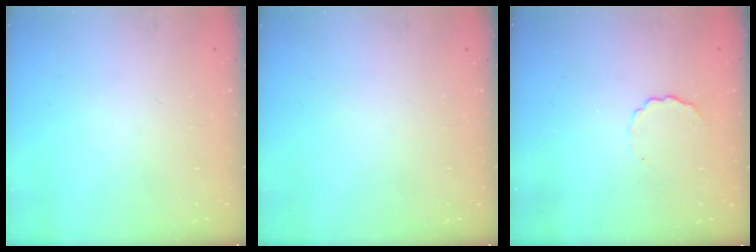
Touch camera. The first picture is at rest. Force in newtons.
{"total": 0.0}
{"total": 4.2, "press": 4.1, "slide": 0.9}